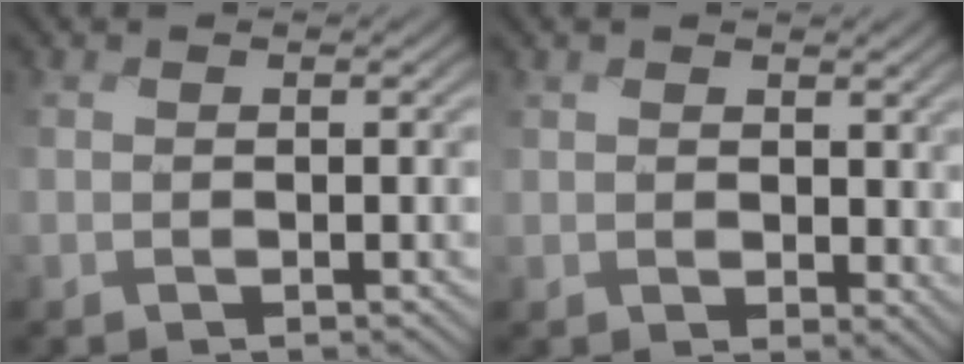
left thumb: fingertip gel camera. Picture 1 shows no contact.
{"total": 2.2, "force": [1.4, 1.5, 0.8], "torque": [-0.036, -0.006, 0.023]}